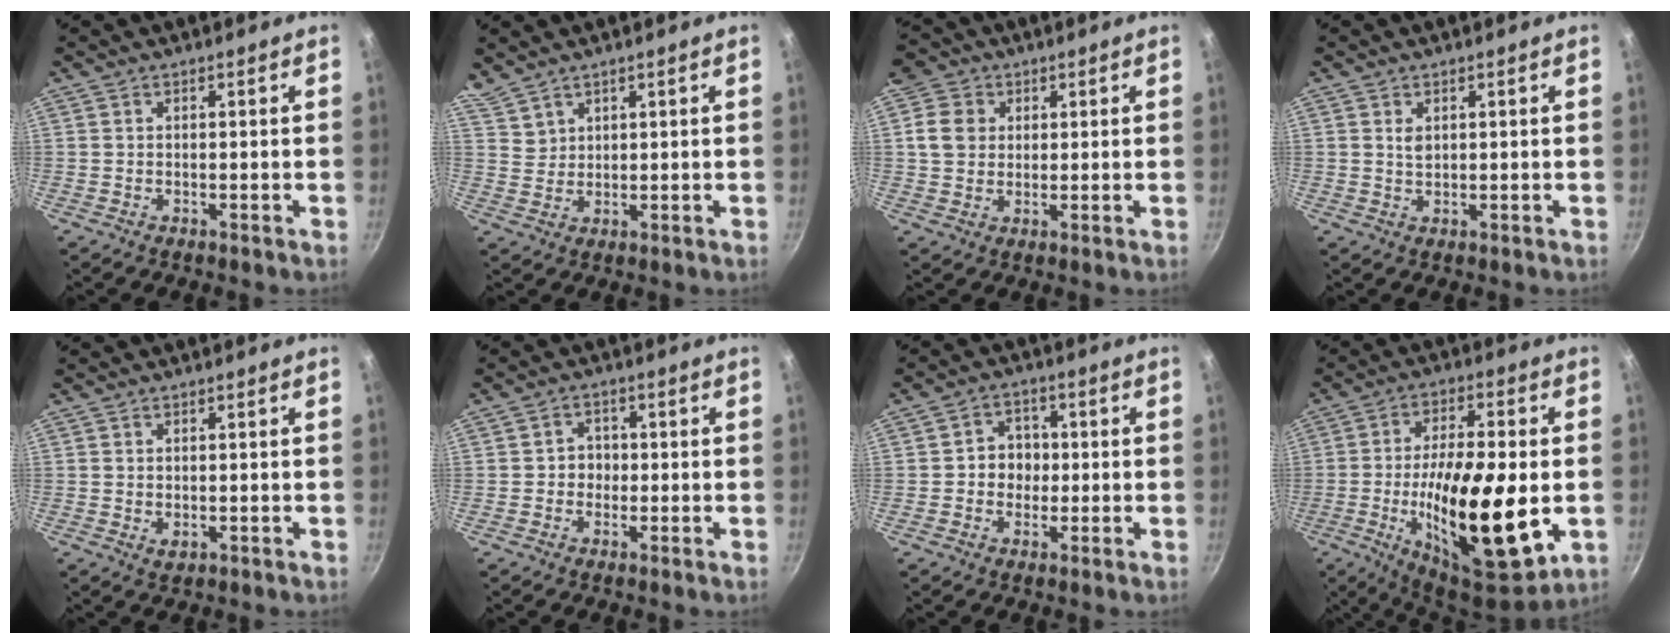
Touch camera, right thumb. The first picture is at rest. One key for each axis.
{"total": 4.5, "fx": 4.0, "fy": 1.9, "fz": 0.7, "tx": -0.001, "ty": -0.003, "tz": 0.089}
{"total": 6.6, "fx": 1.7, "fy": 5.7, "fz": 2.7, "tx": -0.012, "ty": 0.004, "tz": 0.025}
{"total": 1.7, "fx": 0.7, "fy": 1.1, "fz": 1.2, "tx": -0.020, "ty": -0.002, "tz": 0.014}
{"total": 1.6, "fx": 0.1, "fy": 1.1, "fz": 1.1, "tx": -0.017, "ty": -0.004, "tz": 0.004}
{"total": 3.3, "fx": -0.4, "fy": 3.0, "fz": 1.2, "tx": 0.008, "ty": 0.007, "tz": -0.009}
{"total": 5.5, "fx": -0.3, "fy": 5.0, "fz": 2.4, "tx": 0.000, "ty": 0.010, "tz": -0.011}
{"total": 23.6, "fx": -4.0, "fy": 8.5, "fz": 21.7, "tx": -0.347, "ty": 0.006, "tz": -0.063}